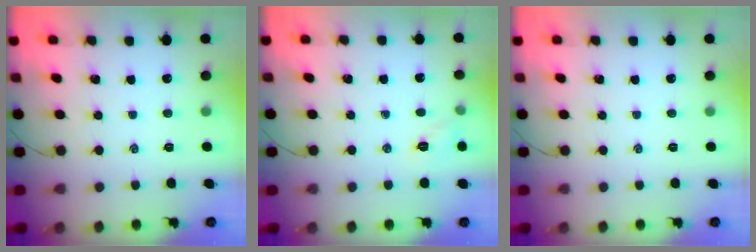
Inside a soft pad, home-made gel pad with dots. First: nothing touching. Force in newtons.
{"total": 6.5, "press": 6.3, "slide": 1.4}
{"total": 0.0}